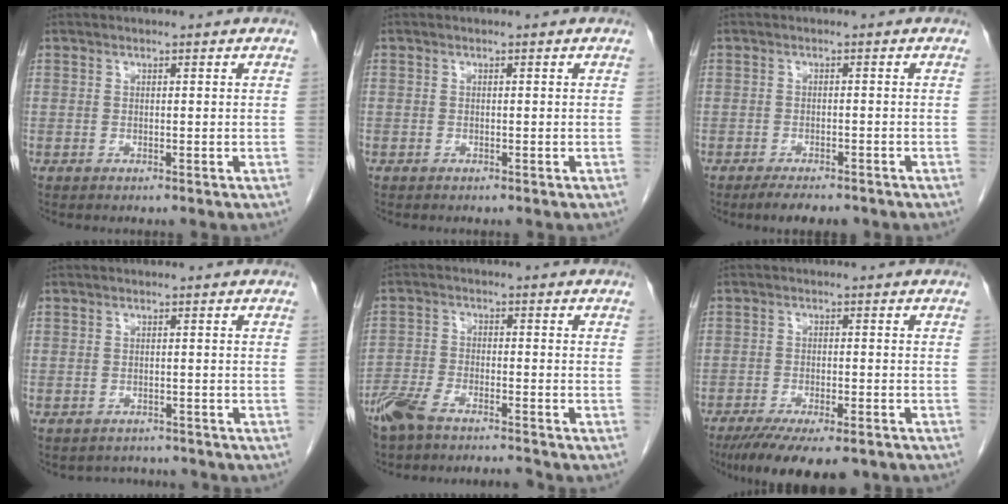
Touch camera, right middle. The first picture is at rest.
{"total": 0.0}
{"total": 4.5, "force": [-3.7, 1.5, 2.3], "torque": [-0.033, -0.005, -0.052]}
{"total": 2.8, "force": [-2.4, 1.3, -0.5], "torque": [0.003, 0.005, -0.036]}
{"total": 6.9, "force": [-6.2, 1.1, 2.9], "torque": [-0.062, -0.008, -0.117]}
{"total": 12.0, "force": [-9.1, 3.3, 7.1], "torque": [-0.106, -0.015, -0.136]}